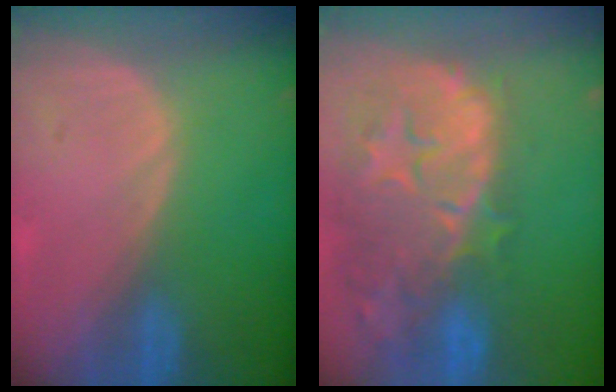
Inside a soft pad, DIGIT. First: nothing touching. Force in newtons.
{"total": 14.7, "press": 11.7, "slide": 8.9}